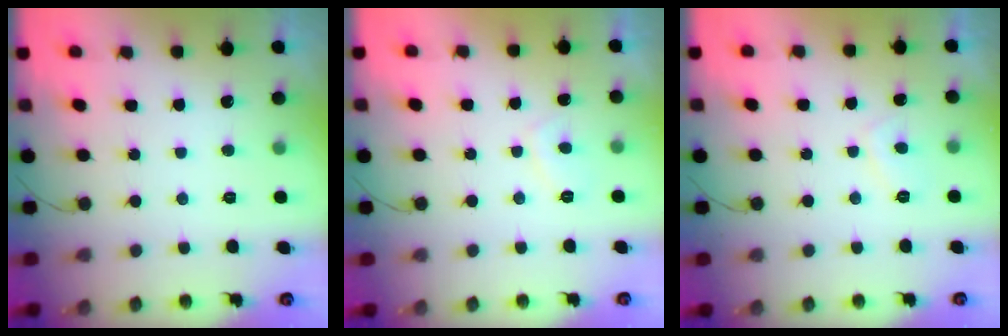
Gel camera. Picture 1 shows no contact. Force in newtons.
{"total": 2.8, "press": 2.6, "slide": 0.8}
{"total": 2.9, "press": 2.8, "slide": 0.9}